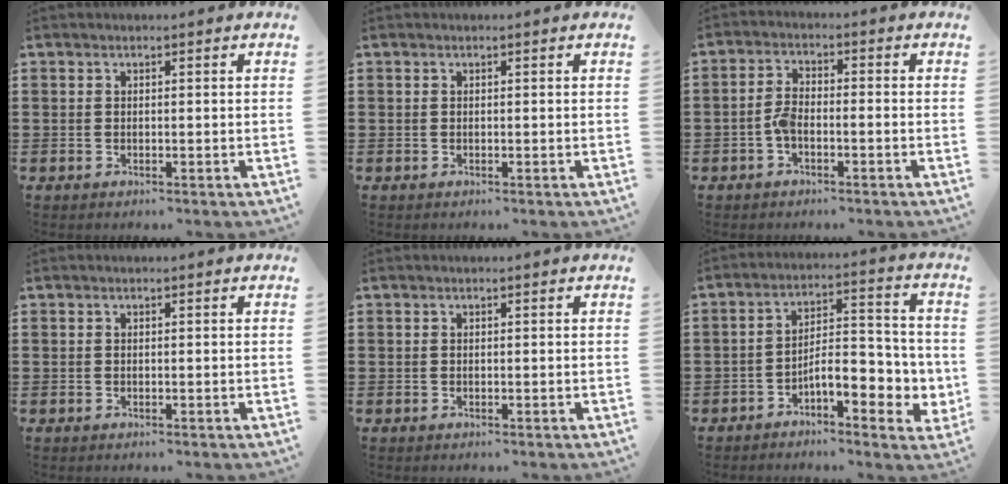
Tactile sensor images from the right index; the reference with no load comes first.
{"total": 0.0}
{"total": 3.3, "force": [-1.6, 1.3, 2.6], "torque": [-0.069, -0.002, -0.036]}
{"total": 0.0}
{"total": 0.0}
{"total": 7.3, "force": [-2.9, 3.1, 5.9], "torque": [-0.086, -0.005, -0.055]}